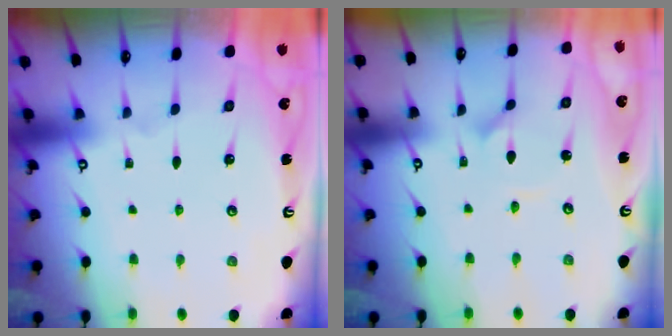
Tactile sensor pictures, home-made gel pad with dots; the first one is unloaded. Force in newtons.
{"total": 0.9, "press": 0.9, "slide": 0.0}